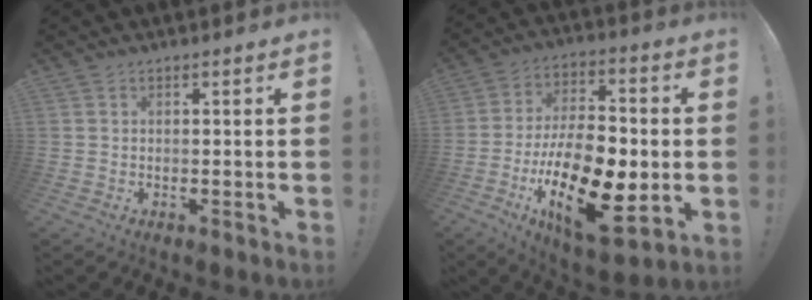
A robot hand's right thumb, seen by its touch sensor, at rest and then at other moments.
{"total": 24.0, "force": [-6.2, 12.2, 19.8], "torque": [-0.361, 0.027, -0.091]}